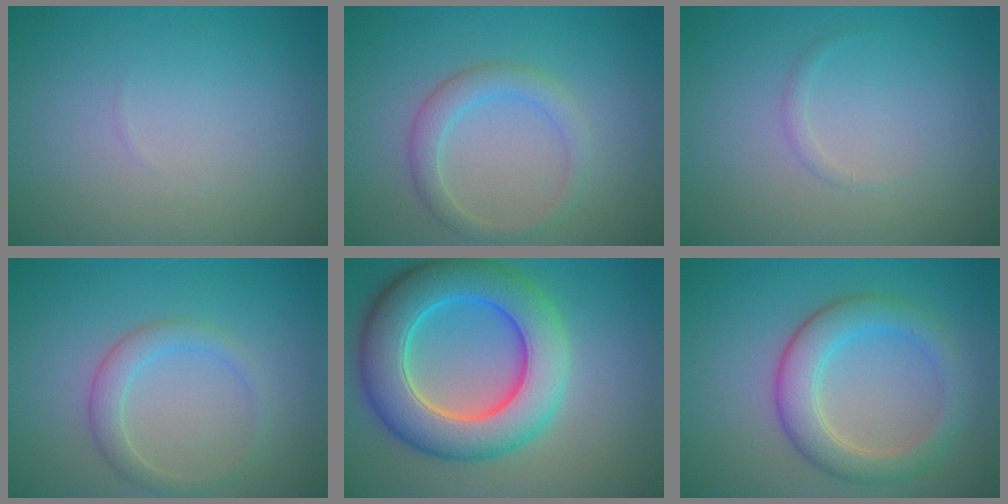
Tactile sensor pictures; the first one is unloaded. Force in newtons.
{"total": 2.6, "press": 2.5, "slide": 0.2}
{"total": 0.6, "press": 0.6, "slide": 0.1}
{"total": 2.2, "press": 2.2, "slide": 0.1}
{"total": 9.9, "press": 9.9, "slide": 0.3}
{"total": 4.7, "press": 4.7, "slide": 0.1}